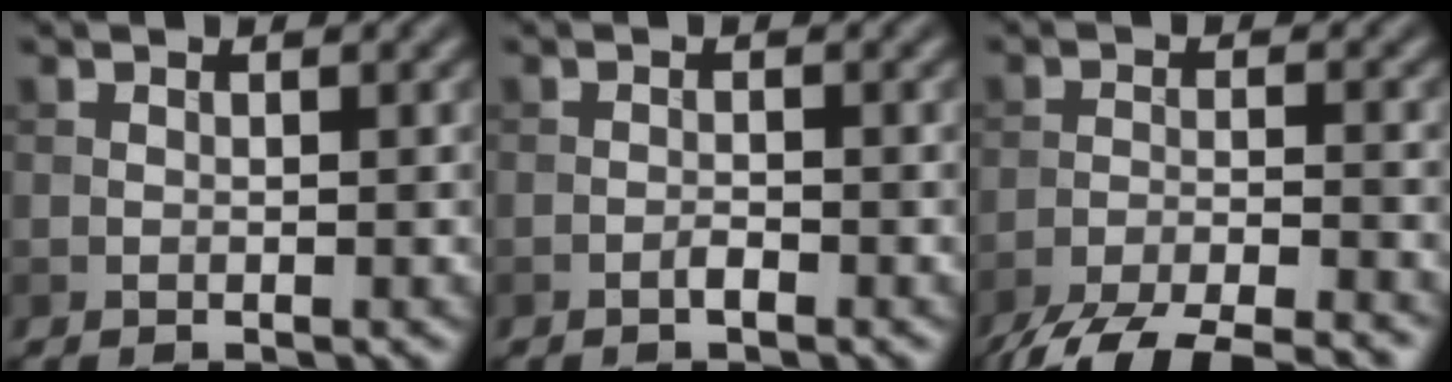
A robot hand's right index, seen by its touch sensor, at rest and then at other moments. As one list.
[{"total": 0.9, "force": [-0.6, 0.1, 0.6], "torque": [-0.011, 0.002, -0.012]}, {"total": 7.3, "force": [-6.2, 1.4, 3.6], "torque": [-0.057, -0.013, -0.109]}]